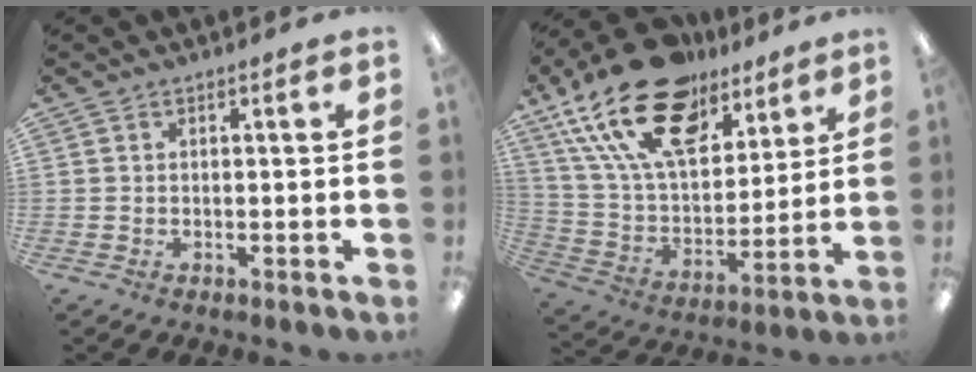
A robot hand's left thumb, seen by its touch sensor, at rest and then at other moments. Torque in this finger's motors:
{"motor_torque": [0.39, 0.75, 1.56, -1.21, 0.65]}